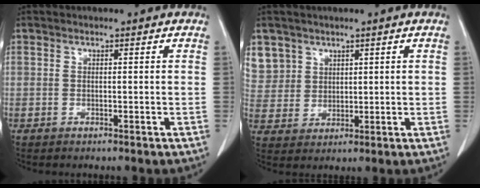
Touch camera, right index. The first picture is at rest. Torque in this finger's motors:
{"motor_torque": [-0.18, 0.27, -0.03, 0.00]}